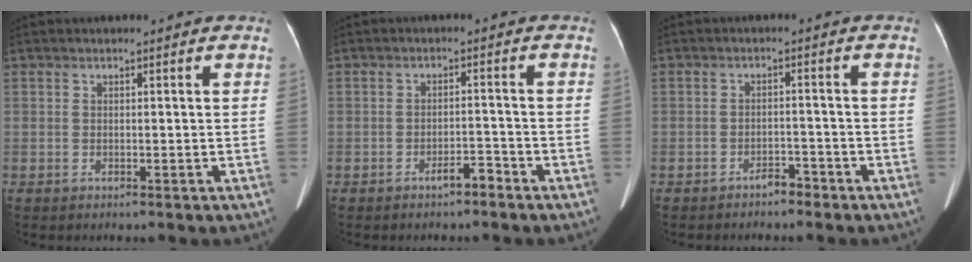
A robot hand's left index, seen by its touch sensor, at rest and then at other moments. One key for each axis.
{"total": 2.5, "fx": -2.1, "fy": 0.5, "fz": 1.3, "tx": -0.019, "ty": 0.001, "tz": -0.035}
{"total": 2.2, "fx": -2.0, "fy": 0.7, "fz": 0.7, "tx": -0.013, "ty": 0.000, "tz": -0.032}